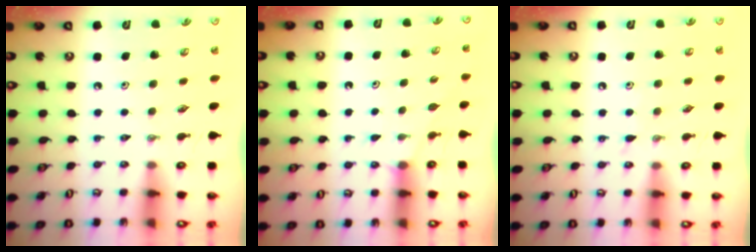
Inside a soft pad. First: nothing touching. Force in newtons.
{"total": 2.5, "press": 2.5, "slide": 0.3}
{"total": 5.8, "press": 5.8, "slide": 0.6}